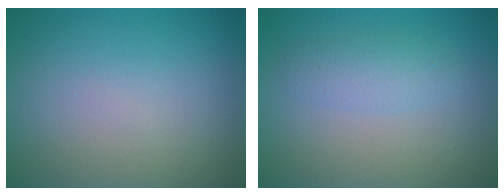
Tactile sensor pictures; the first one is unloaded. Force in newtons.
{"total": 1.0, "press": 1.0, "slide": 0.0}